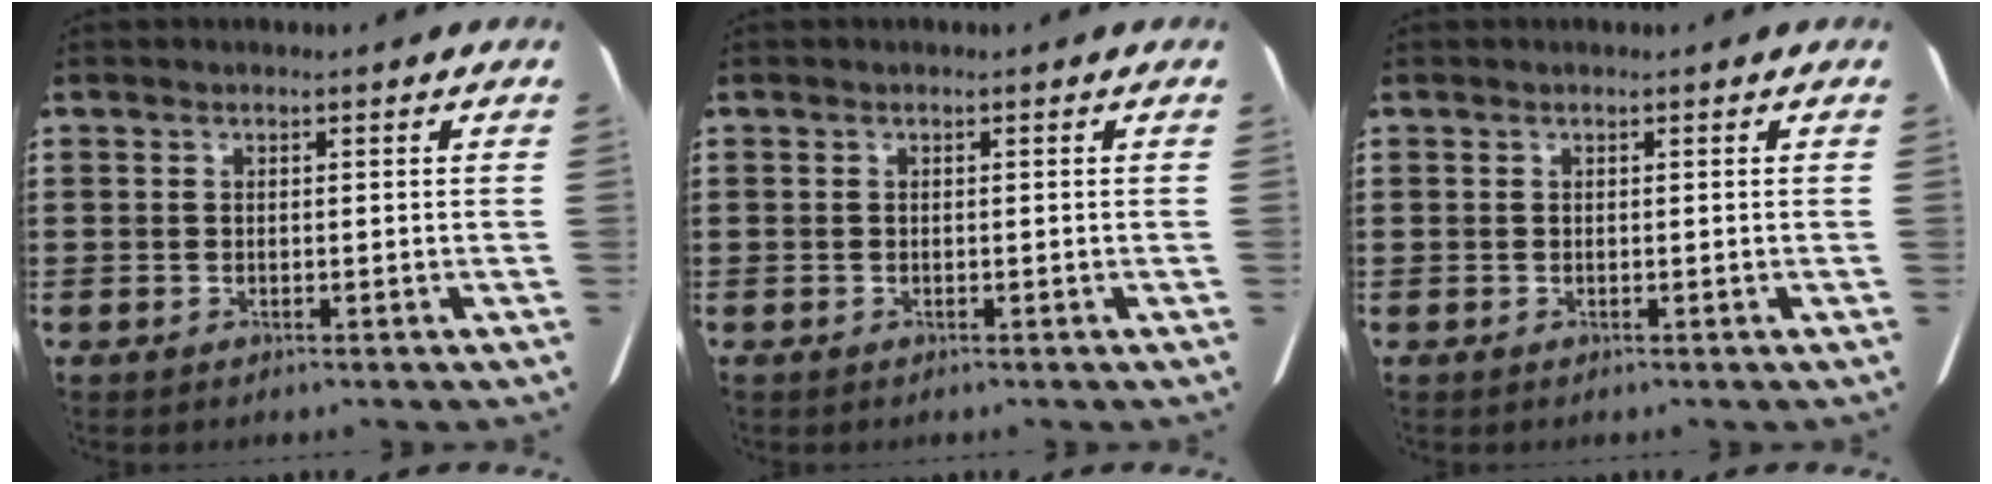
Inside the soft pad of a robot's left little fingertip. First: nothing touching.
{"total": 0.0}
{"total": 0.0}